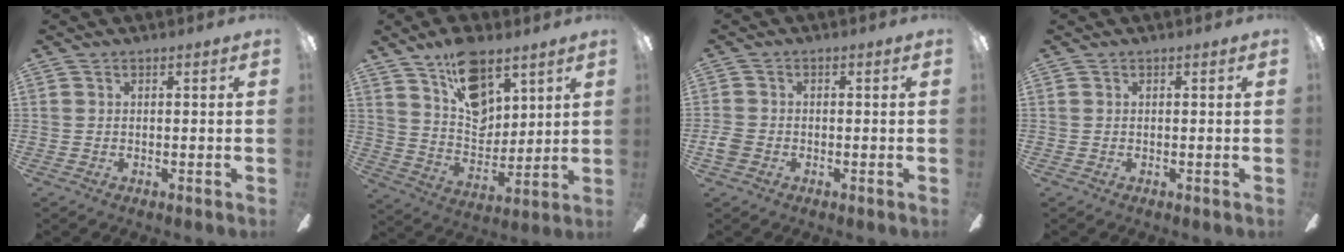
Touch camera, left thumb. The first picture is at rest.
{"total": 15.2, "force": [9.6, 8.5, 8.0], "torque": [-0.125, -0.047, 0.177]}
{"total": 3.2, "force": [-1.2, 2.5, 1.7], "torque": [-0.031, 0.008, -0.024]}
{"total": 0.0}